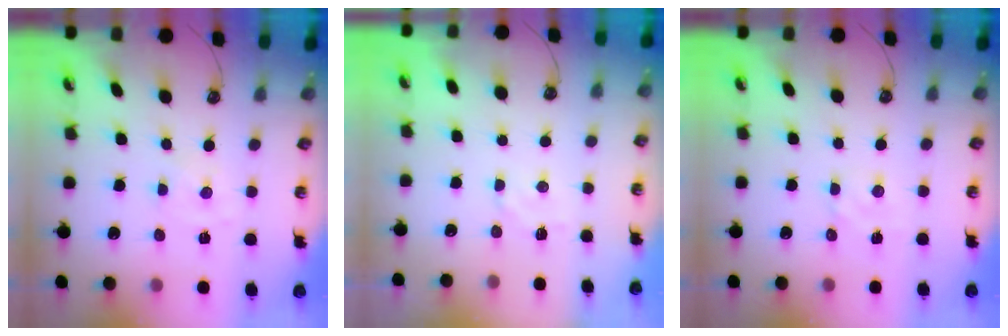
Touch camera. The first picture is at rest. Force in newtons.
{"total": 6.4, "press": 6.3, "slide": 0.6}
{"total": 2.8, "press": 2.8, "slide": 0.3}